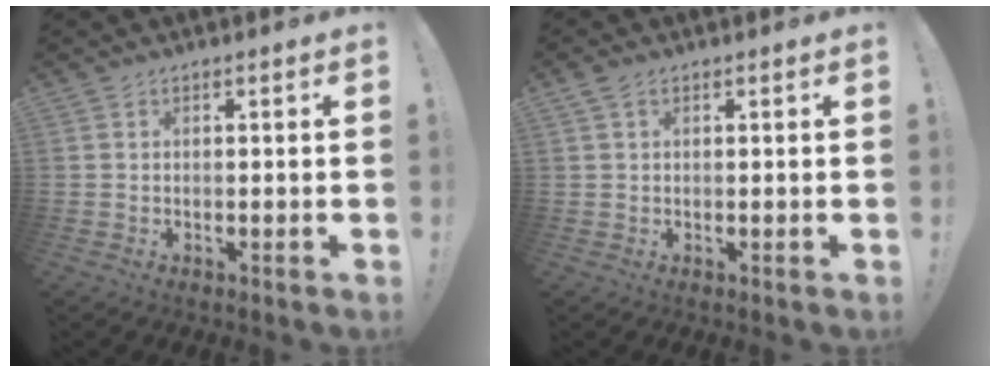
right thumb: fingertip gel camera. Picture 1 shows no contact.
{"total": 2.0, "force": [1.1, 1.1, 1.3], "torque": [-0.018, 0.000, 0.019]}